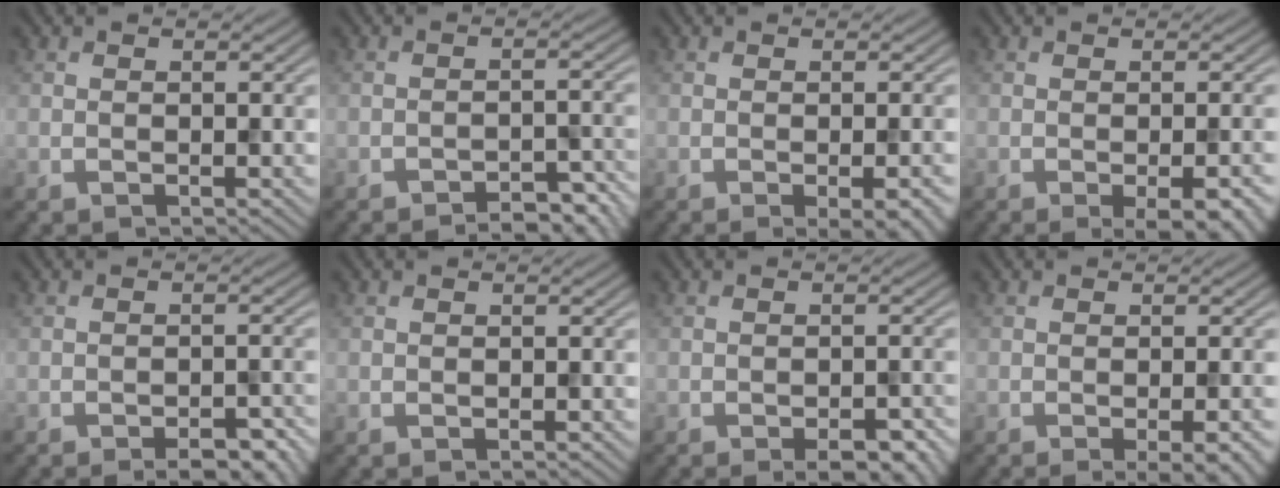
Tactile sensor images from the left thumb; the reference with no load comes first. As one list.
[{"total": 4.4, "force": [-3.8, 1.0, 2.0], "torque": [-0.033, 0.010, -0.048]}, {"total": 4.2, "force": [-1.8, 1.0, 3.6], "torque": [-0.048, -0.002, -0.019]}, {"total": 5.0, "force": [-2.3, 1.3, 4.2], "torque": [-0.059, -0.004, -0.020]}, {"total": 3.9, "force": [-2.8, 1.1, 2.5], "torque": [-0.034, 0.004, -0.032]}, {"total": 0.0}, {"total": 3.9, "force": [-2.4, 1.2, 2.8], "torque": [-0.040, 0.000, -0.025]}, {"total": 4.8, "force": [-2.2, 1.1, 4.1], "torque": [-0.052, 0.000, -0.026]}]